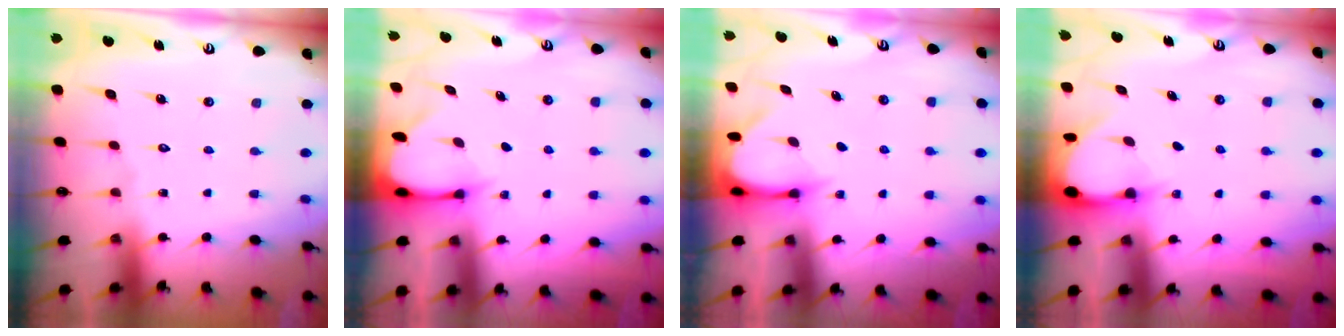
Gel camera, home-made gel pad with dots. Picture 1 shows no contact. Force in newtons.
{"total": 2.6, "press": 2.6, "slide": 0.3}
{"total": 3.7, "press": 3.7, "slide": 0.2}
{"total": 2.9, "press": 2.9, "slide": 0.3}